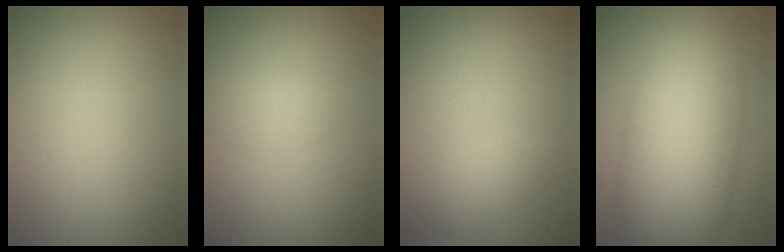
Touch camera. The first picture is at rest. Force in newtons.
{"total": 1.2, "press": 1.2, "slide": 0.0}
{"total": 1.5, "press": 1.5, "slide": 0.1}
{"total": 10.1, "press": 10.1, "slide": 0.2}